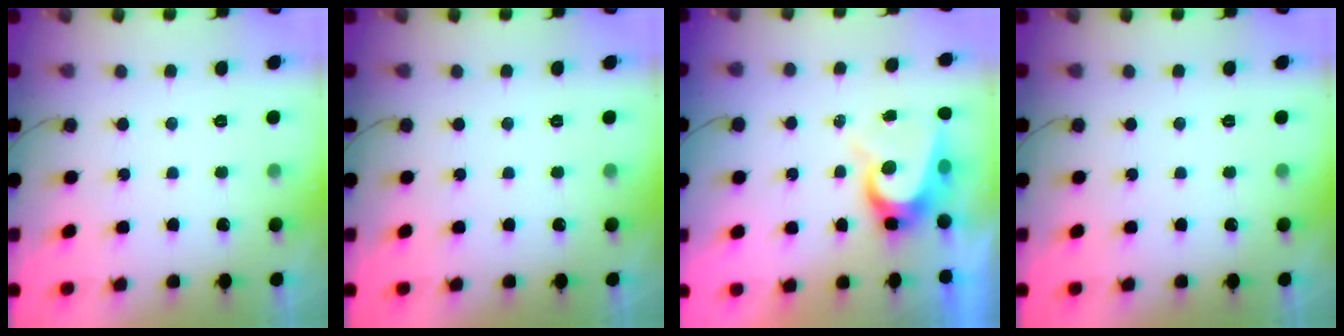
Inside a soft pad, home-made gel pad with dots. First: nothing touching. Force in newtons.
{"total": 0.0}
{"total": 6.5, "press": 6.5, "slide": 0.7}
{"total": 0.0}